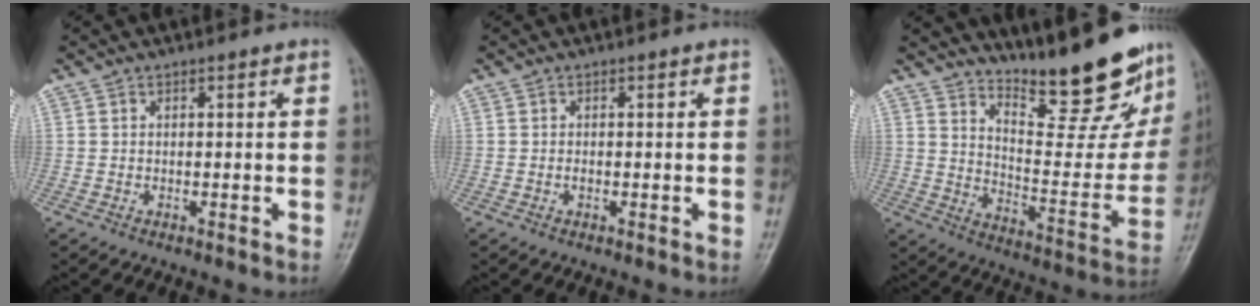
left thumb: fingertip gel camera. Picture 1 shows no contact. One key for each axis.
{"total": 0.6, "fx": -0.2, "fy": 0.4, "fz": 0.4, "tx": 0.001, "ty": 0.001, "tz": -0.005}
{"total": 21.6, "fx": 17.5, "fy": 5.4, "fz": 11.4, "tx": -0.120, "ty": -0.126, "tz": 0.253}